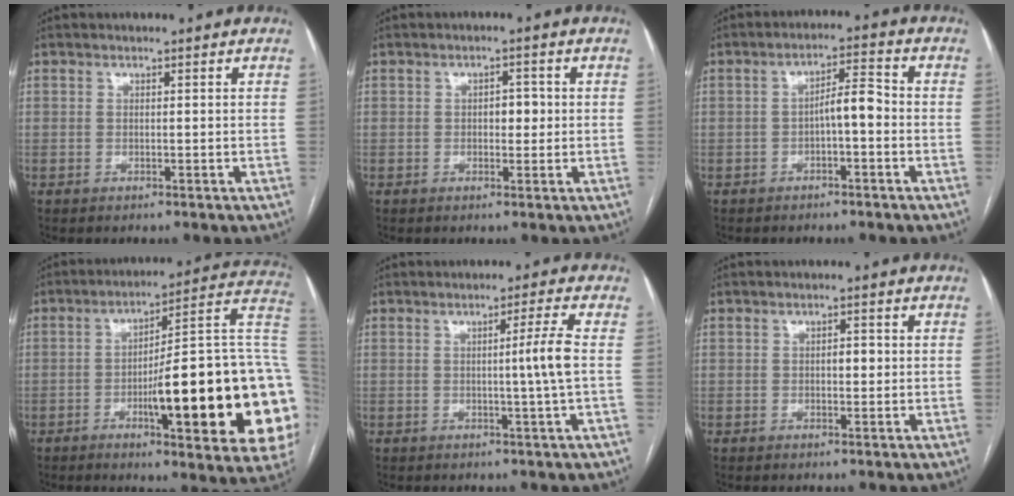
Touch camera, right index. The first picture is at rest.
{"total": 2.6, "force": [0.0, 1.5, 2.2], "torque": [-0.029, 0.008, 0.001]}
{"total": 4.6, "force": [-1.0, 1.1, 4.3], "torque": [-0.068, 0.020, -0.015]}
{"total": 28.2, "force": [-4.4, 3.9, 27.6], "torque": [-0.276, 0.012, -0.064]}
{"total": 4.5, "force": [-0.2, -1.7, 4.2], "torque": [-0.066, -0.004, -0.002]}
{"total": 1.7, "force": [0.0, 0.8, 1.6], "torque": [-0.023, 0.003, 0.000]}